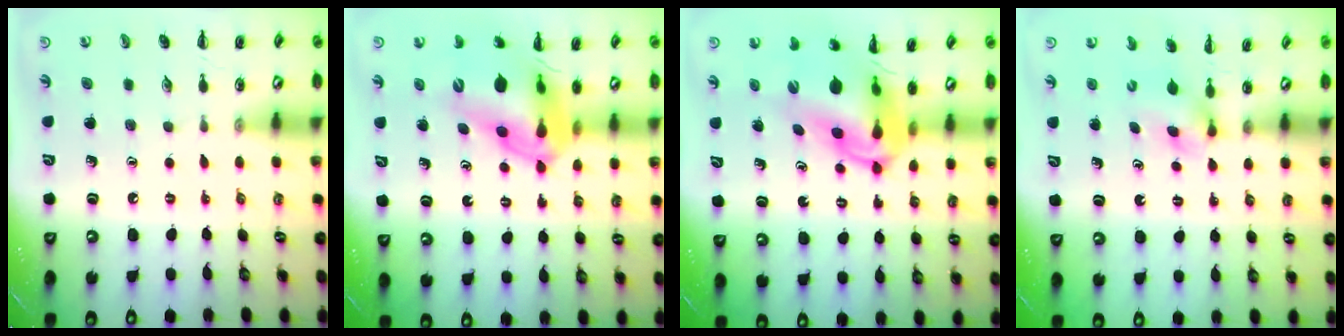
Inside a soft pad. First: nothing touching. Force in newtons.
{"total": 15.7, "press": 15.1, "slide": 4.4}
{"total": 10.6, "press": 10.1, "slide": 3.2}
{"total": 2.9, "press": 2.6, "slide": 1.3}